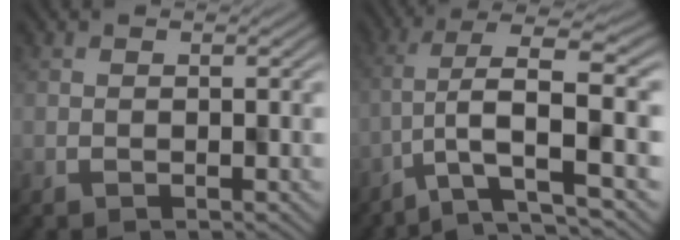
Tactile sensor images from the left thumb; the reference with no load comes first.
{"total": 10.5, "force": [-1.6, 3.5, 9.8], "torque": [-0.176, 0.004, -0.027]}